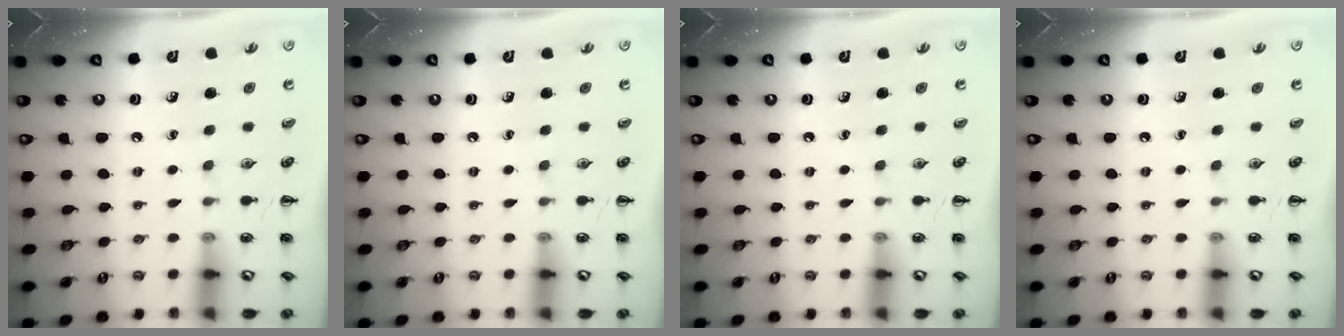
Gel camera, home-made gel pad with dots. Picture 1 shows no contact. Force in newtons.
{"total": 0.0}
{"total": 0.0}
{"total": 0.0}